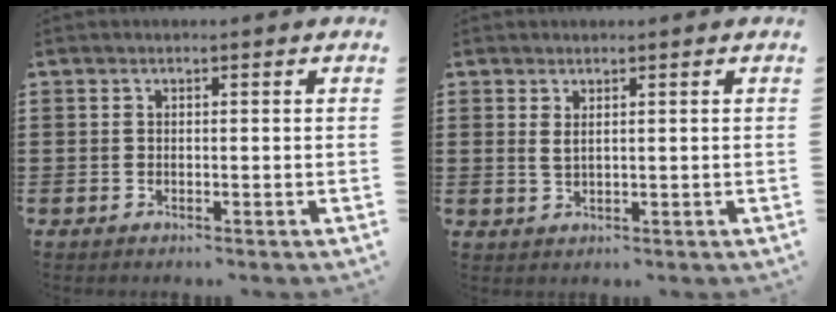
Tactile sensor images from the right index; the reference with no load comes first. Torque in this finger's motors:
{"motor_torque": [-0.88, 1.26, -0.01, -0.01]}